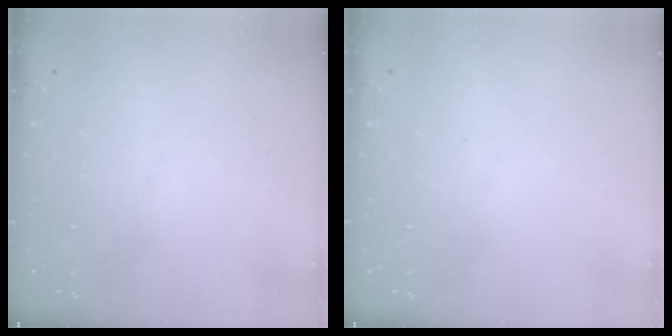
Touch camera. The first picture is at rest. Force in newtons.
{"total": 0.0}